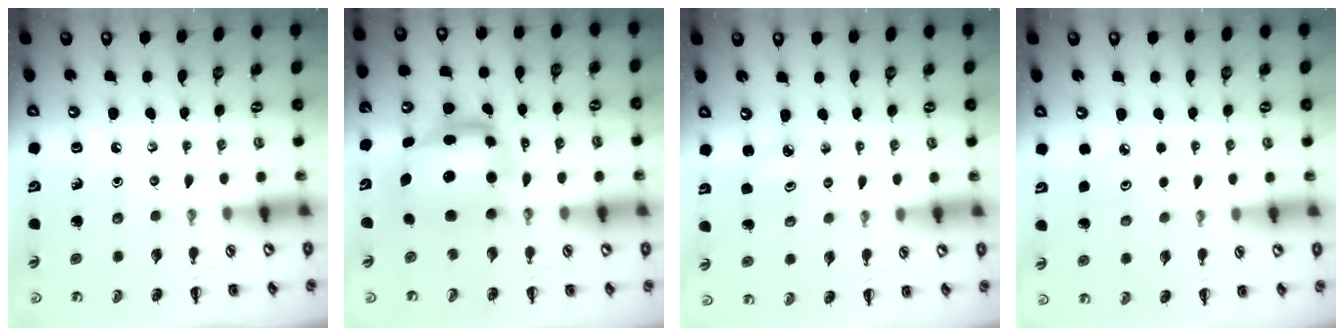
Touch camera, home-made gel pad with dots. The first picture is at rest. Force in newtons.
{"total": 6.8, "press": 6.6, "slide": 1.4}
{"total": 2.5, "press": 2.5, "slide": 0.5}
{"total": 5.8, "press": 5.6, "slide": 1.5}